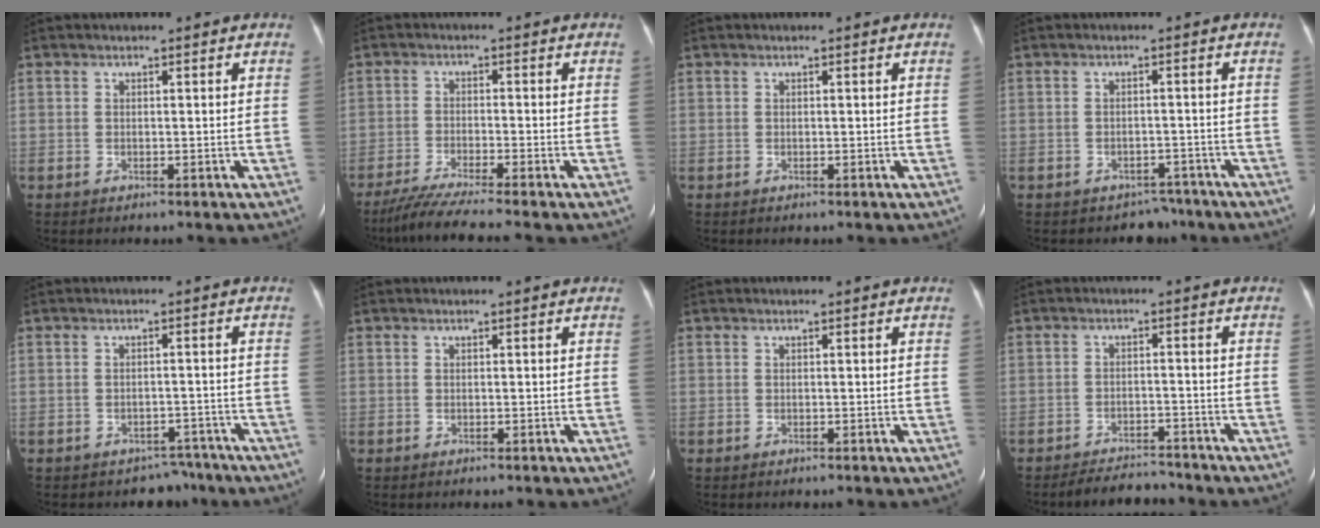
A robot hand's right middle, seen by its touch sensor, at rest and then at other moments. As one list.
[{"total": 7.3, "force": [-6.2, -1.5, 3.7], "torque": [-0.066, -0.031, -0.107]}, {"total": 0.0}, {"total": 3.2, "force": [-2.6, 1.8, -0.4], "torque": [0.001, 0.014, -0.033]}, {"total": 3.6, "force": [-3.0, 2.1, -0.3], "torque": [0.004, 0.017, -0.037]}, {"total": 0.0}, {"total": 0.0}, {"total": 4.8, "force": [-4.7, 1.0, 0.4], "torque": [-0.009, -0.010, -0.076]}]